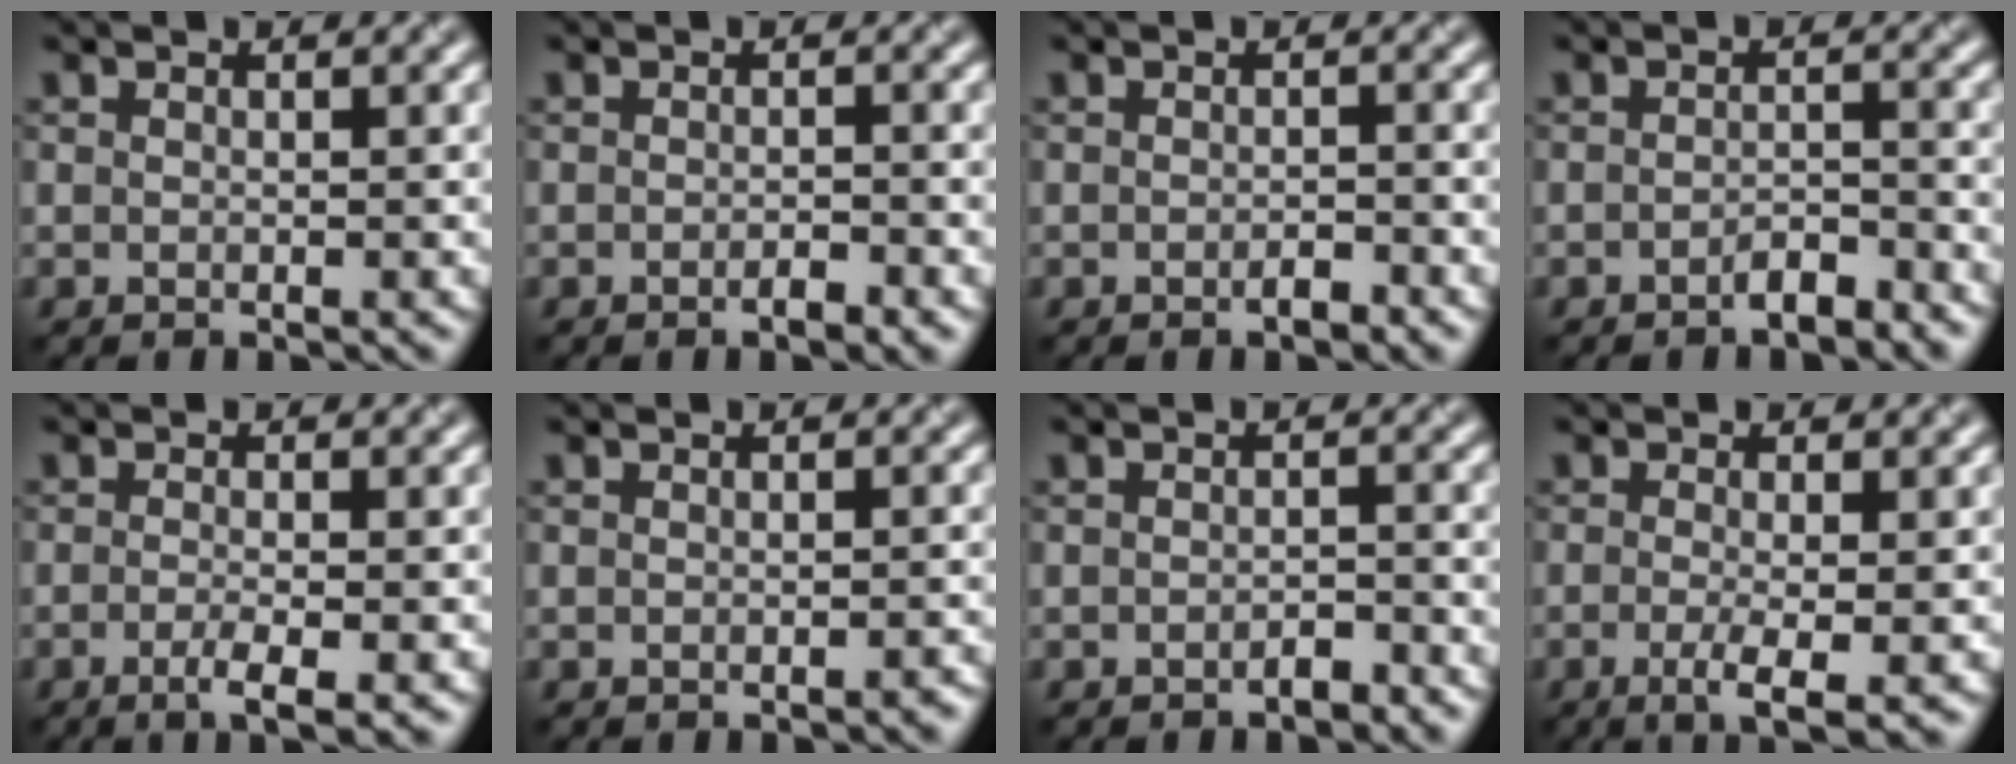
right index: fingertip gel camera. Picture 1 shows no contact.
{"total": 1.4, "force": [-0.8, 0.3, 1.1], "torque": [-0.017, -0.003, -0.013]}
{"total": 1.1, "force": [-0.7, 0.3, 0.8], "torque": [-0.013, -0.001, -0.011]}
{"total": 1.9, "force": [-1.5, 0.5, 1.0], "torque": [-0.017, 0.005, -0.027]}
{"total": 2.6, "force": [-0.9, 0.7, 2.4], "torque": [-0.038, -0.006, -0.020]}
{"total": 0.6, "force": [-0.5, 0.1, 0.3], "torque": [-0.003, 0.002, -0.005]}
{"total": 1.2, "force": [-1.0, 0.3, 0.6], "torque": [-0.008, 0.003, -0.016]}
{"total": 3.3, "force": [-0.9, 0.8, 3.1], "torque": [-0.057, -0.011, -0.016]}